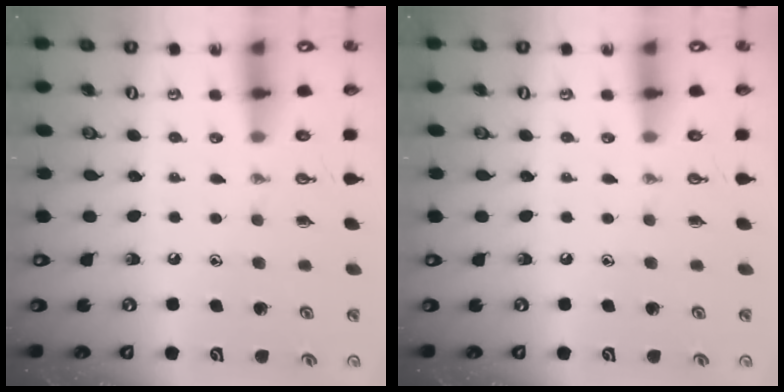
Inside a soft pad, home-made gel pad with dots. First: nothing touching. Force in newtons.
{"total": 0.0}